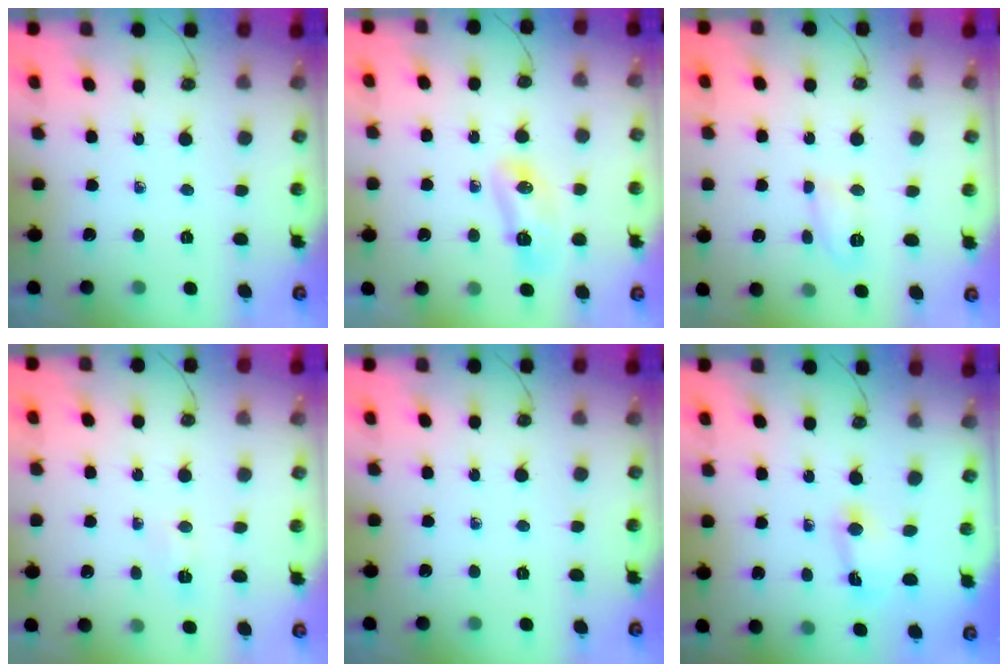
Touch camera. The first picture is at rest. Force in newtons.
{"total": 18.7, "press": 10.2, "slide": 15.7}
{"total": 5.7, "press": 5.6, "slide": 0.7}
{"total": 2.9, "press": 2.7, "slide": 1.0}
{"total": 0.0}
{"total": 2.2, "press": 2.2, "slide": 0.3}